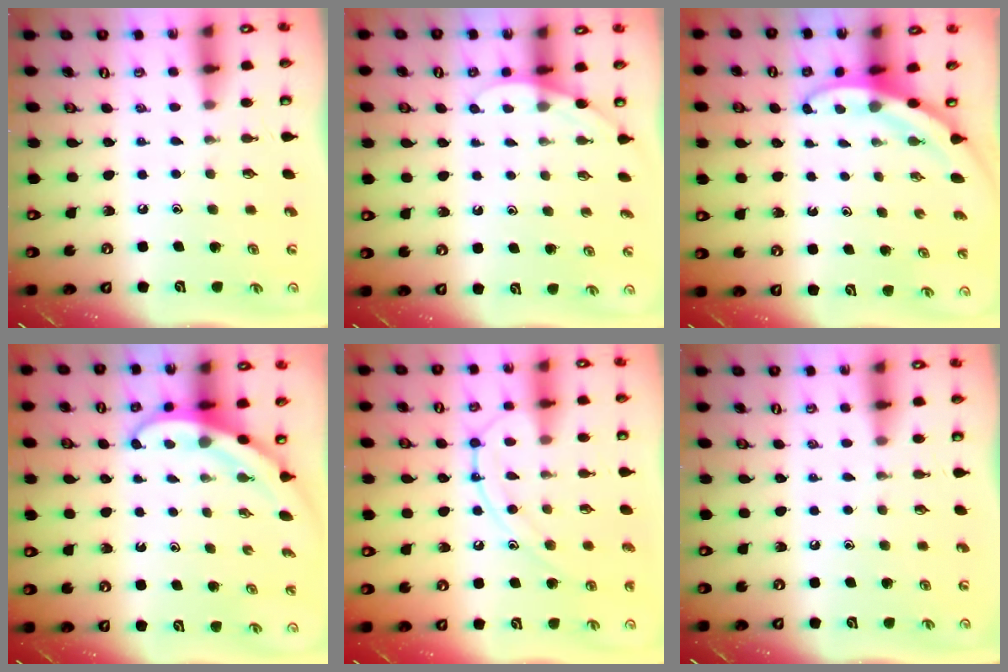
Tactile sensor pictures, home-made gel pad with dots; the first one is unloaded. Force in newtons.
{"total": 3.2, "press": 3.2, "slide": 0.3}
{"total": 3.5, "press": 3.5, "slide": 0.1}
{"total": 3.7, "press": 3.7, "slide": 0.4}
{"total": 11.2, "press": 11.1, "slide": 0.7}
{"total": 0.0}